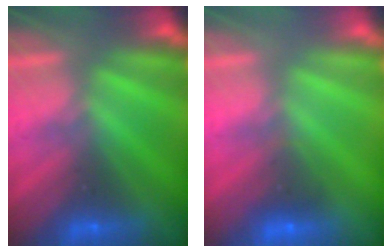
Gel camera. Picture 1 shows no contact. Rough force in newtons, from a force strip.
{"total": 1.8}